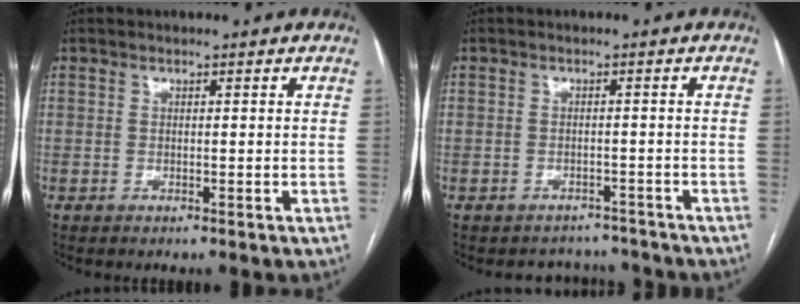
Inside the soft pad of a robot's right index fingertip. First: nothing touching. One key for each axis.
{"total": 3.9, "fx": -3.4, "fy": 1.6, "fz": -0.9, "tx": 0.014, "ty": 0.018, "tz": -0.047}